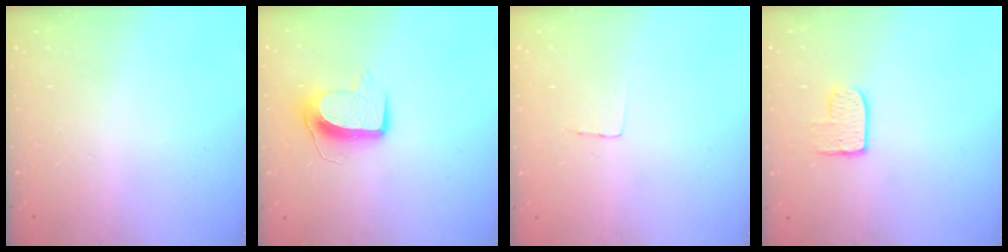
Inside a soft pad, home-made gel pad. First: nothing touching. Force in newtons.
{"total": 10.4, "press": 10.3, "slide": 0.8}
{"total": 3.2, "press": 3.2, "slide": 0.2}
{"total": 7.4, "press": 7.4, "slide": 0.2}